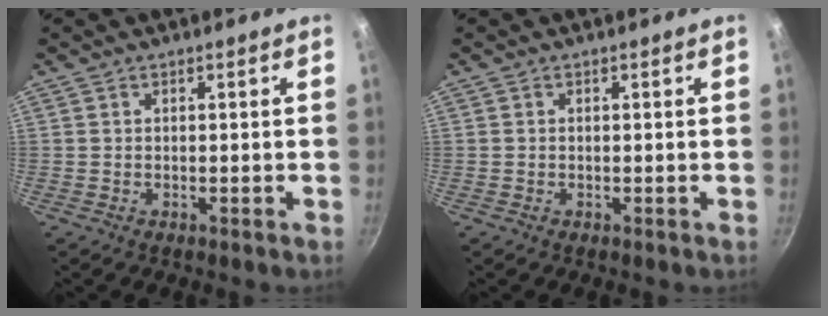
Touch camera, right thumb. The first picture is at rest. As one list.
[{"total": 0.0}]